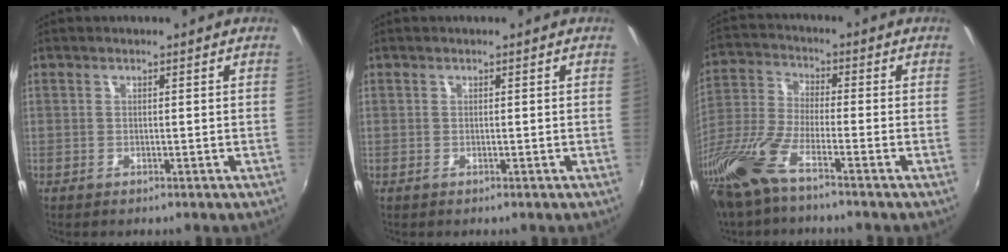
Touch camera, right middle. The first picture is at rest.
{"total": 0.0}
{"total": 12.7, "force": [-8.7, 2.1, 9.0], "torque": [-0.205, -0.031, -0.175]}